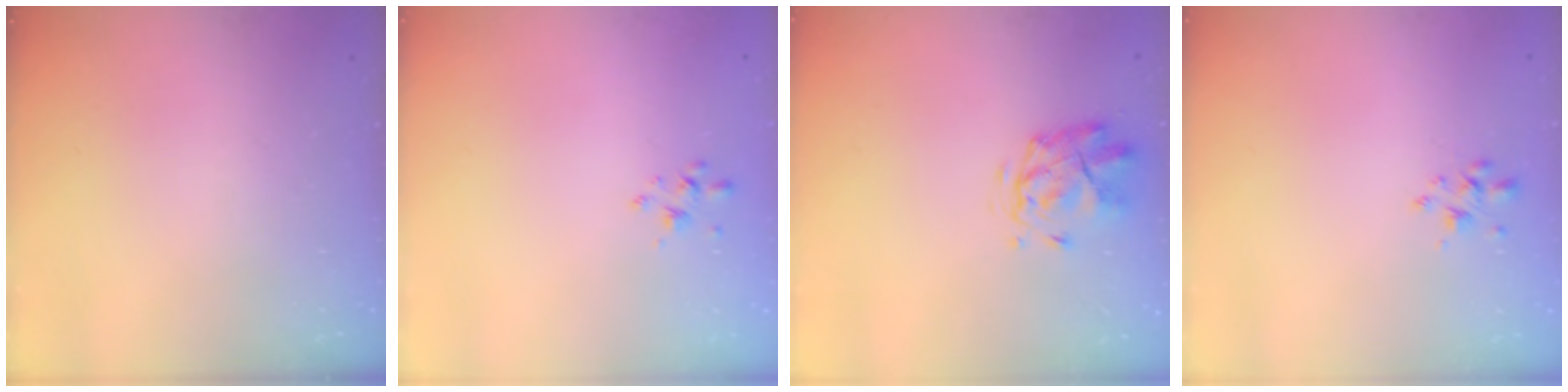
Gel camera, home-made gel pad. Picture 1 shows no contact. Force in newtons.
{"total": 2.8, "press": 2.6, "slide": 1.0}
{"total": 2.7, "press": 2.4, "slide": 1.2}
{"total": 2.6, "press": 2.5, "slide": 0.7}